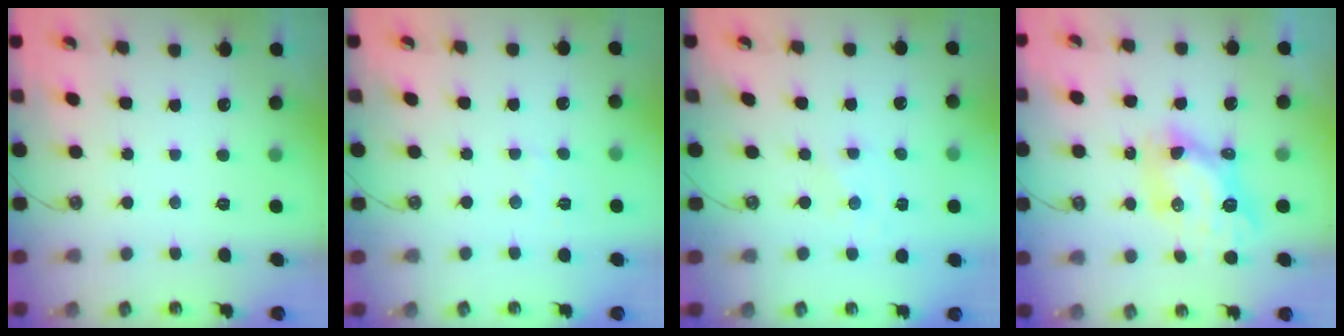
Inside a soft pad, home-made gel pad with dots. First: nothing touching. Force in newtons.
{"total": 2.9, "press": 2.9, "slide": 0.4}
{"total": 0.0}
{"total": 8.7, "press": 8.6, "slide": 0.9}